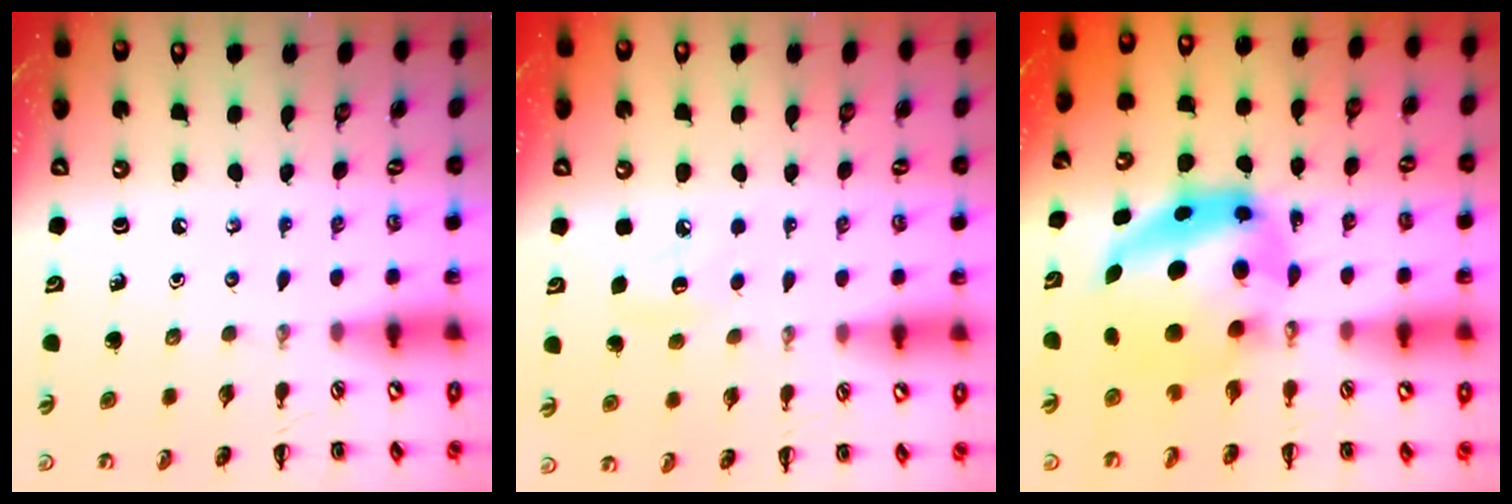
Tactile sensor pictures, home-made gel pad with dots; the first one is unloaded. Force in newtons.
{"total": 6.9, "press": 6.7, "slide": 1.7}
{"total": 8.6, "press": 8.4, "slide": 1.9}